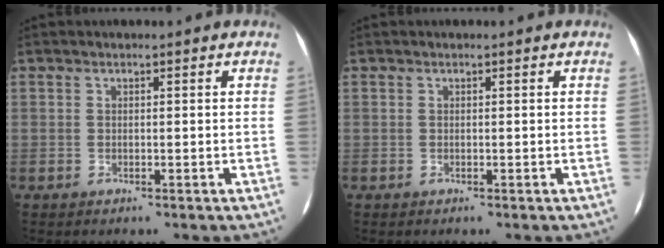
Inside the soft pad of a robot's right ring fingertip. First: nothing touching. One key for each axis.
{"total": 0.0}